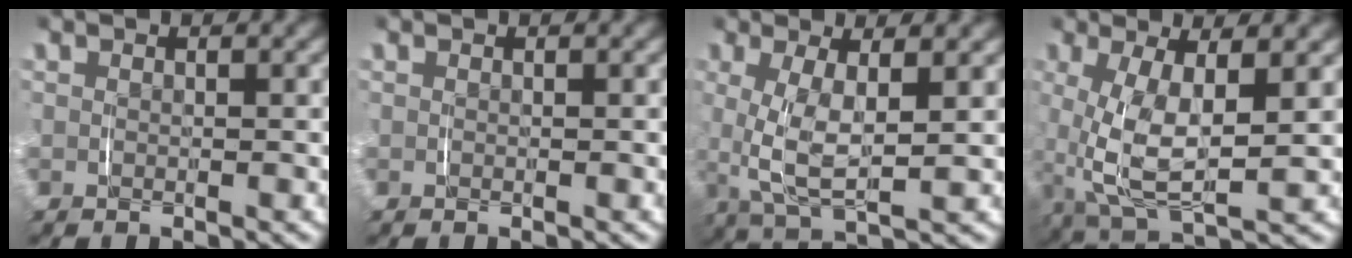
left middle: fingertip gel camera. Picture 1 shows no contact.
{"total": 0.0}
{"total": 5.8, "force": [0.3, 2.6, 5.2], "torque": [-0.114, -0.010, 0.011]}
{"total": 6.9, "force": [0.2, 3.2, 6.1], "torque": [-0.136, -0.019, 0.015]}